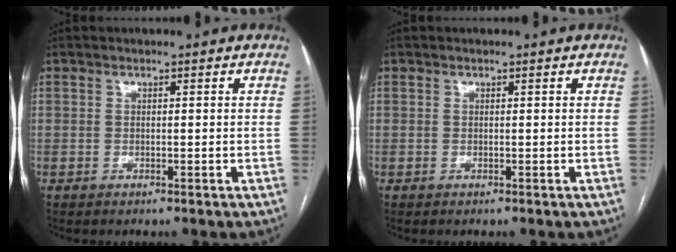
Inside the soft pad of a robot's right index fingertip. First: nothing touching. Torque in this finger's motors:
{"motor_torque": [0.07, 0.03, 0.03, 0.01]}